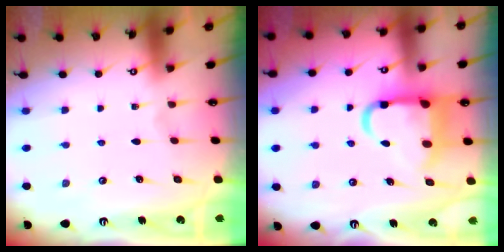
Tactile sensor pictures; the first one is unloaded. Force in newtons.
{"total": 12.2, "press": 12.1, "slide": 1.3}